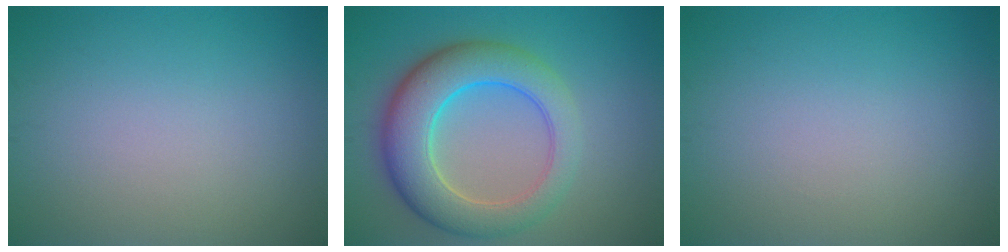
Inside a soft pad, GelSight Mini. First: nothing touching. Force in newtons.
{"total": 8.0, "press": 8.0, "slide": 0.3}
{"total": 0.0}